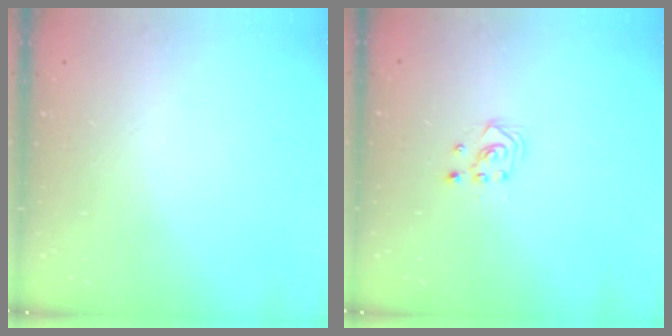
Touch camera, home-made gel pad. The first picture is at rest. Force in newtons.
{"total": 2.2, "press": 2.2, "slide": 0.2}